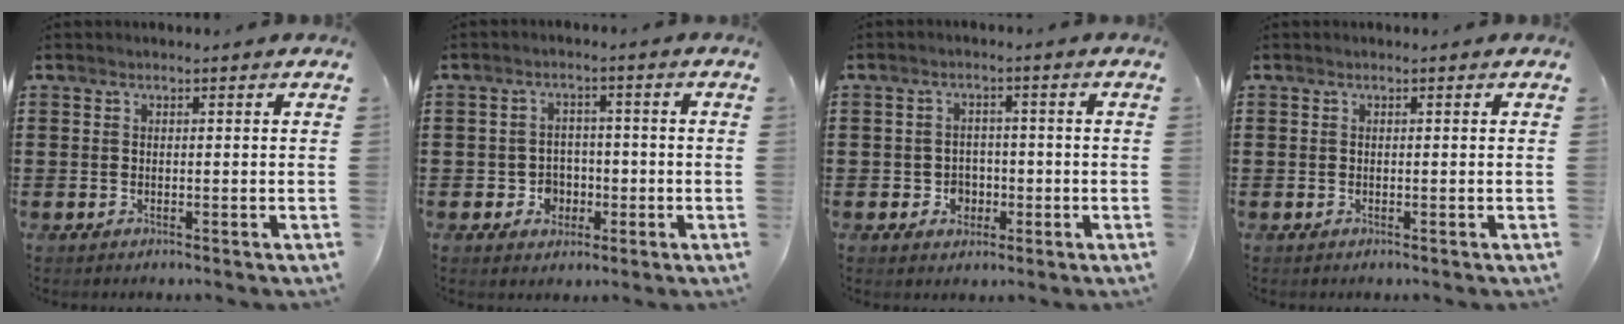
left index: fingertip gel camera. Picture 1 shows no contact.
{"total": 4.0, "force": [-1.1, 3.6, 1.1], "torque": [-0.033, 0.008, -0.023]}
{"total": 3.2, "force": [-1.1, 2.8, 1.1], "torque": [-0.028, 0.004, -0.025]}
{"total": 0.0}